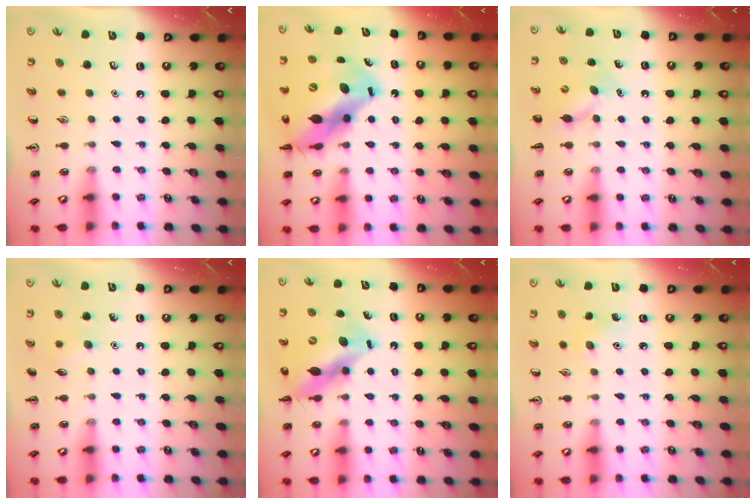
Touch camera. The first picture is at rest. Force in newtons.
{"total": 14.5, "press": 14.0, "slide": 3.8}
{"total": 7.4, "press": 7.2, "slide": 1.5}
{"total": 5.6, "press": 5.4, "slide": 1.5}
{"total": 12.6, "press": 12.2, "slide": 3.1}
{"total": 6.6, "press": 6.4, "slide": 1.6}